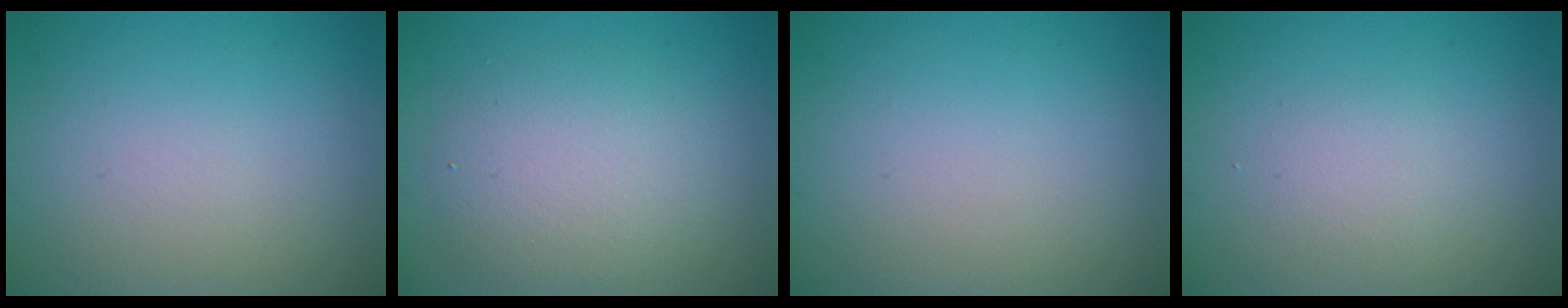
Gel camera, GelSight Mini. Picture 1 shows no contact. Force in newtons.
{"total": 4.0, "press": 4.0, "slide": 0.3}
{"total": 0.0}
{"total": 1.3, "press": 1.3, "slide": 0.1}